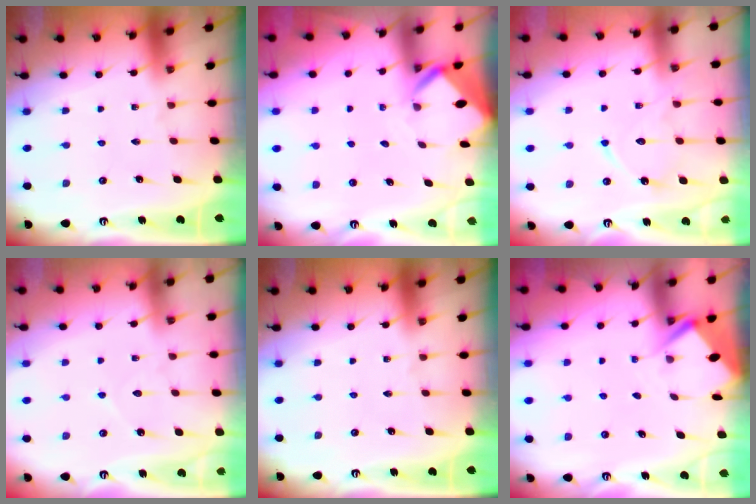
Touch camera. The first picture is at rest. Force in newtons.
{"total": 3.2, "press": 3.2, "slide": 0.2}
{"total": 12.1, "press": 12.0, "slide": 1.2}
{"total": 4.4, "press": 4.3, "slide": 0.5}
{"total": 0.0}
{"total": 2.7, "press": 2.7, "slide": 0.4}